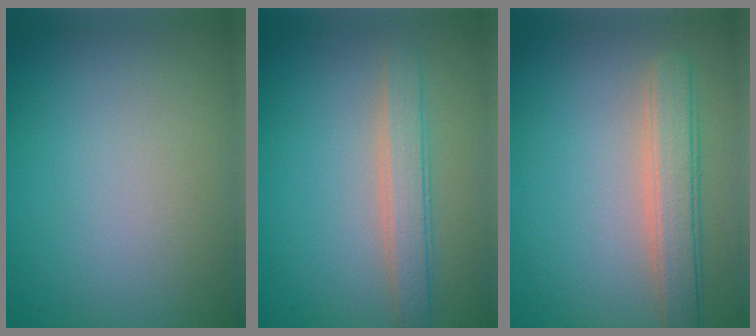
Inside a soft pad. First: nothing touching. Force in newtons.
{"total": 2.8, "press": 2.8, "slide": 0.3}
{"total": 3.7, "press": 3.7, "slide": 0.6}